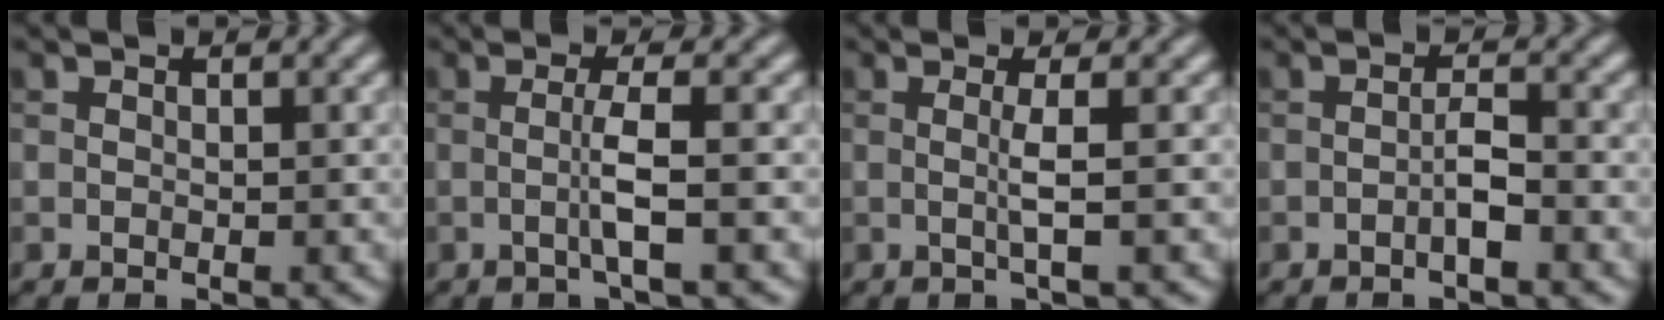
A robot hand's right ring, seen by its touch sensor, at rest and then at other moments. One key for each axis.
{"total": 2.6, "fx": -0.2, "fy": 0.2, "fz": 2.6, "tx": -0.051, "ty": -0.005, "tz": -0.007}
{"total": 1.9, "fx": 0.0, "fy": 0.2, "fz": 1.8, "tx": -0.038, "ty": -0.002, "tz": -0.005}
{"total": 1.6, "fx": -0.7, "fy": 0.3, "fz": 1.5, "tx": -0.027, "ty": 0.005, "tz": -0.013}